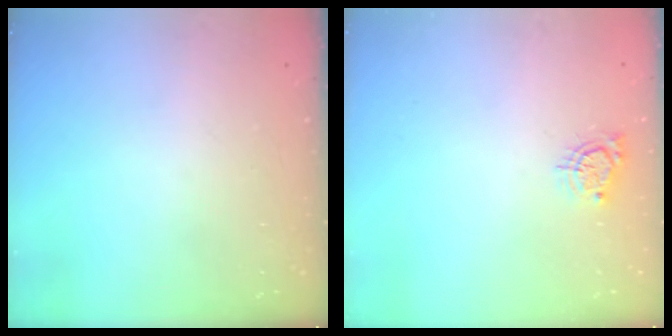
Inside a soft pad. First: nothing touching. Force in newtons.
{"total": 5.2, "press": 5.1, "slide": 0.5}